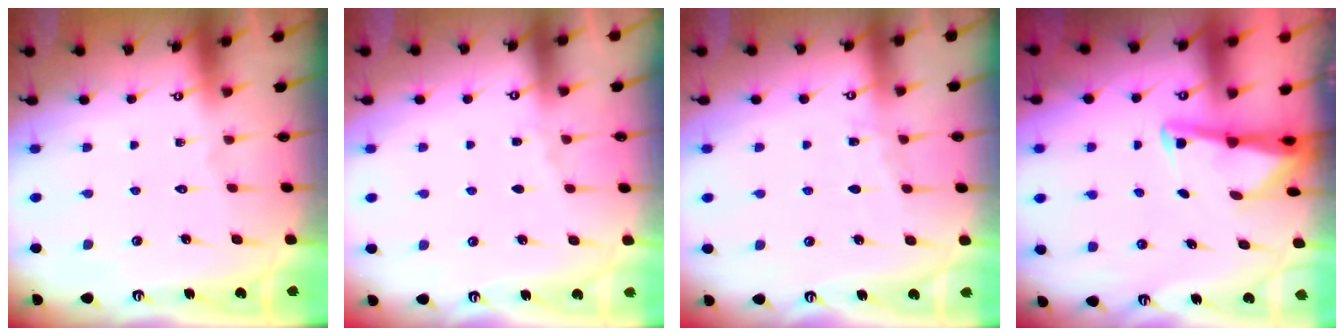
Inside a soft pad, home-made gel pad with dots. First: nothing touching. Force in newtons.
{"total": 2.5, "press": 2.4, "slide": 0.4}
{"total": 2.8, "press": 2.8, "slide": 0.4}
{"total": 3.0, "press": 3.0, "slide": 0.3}